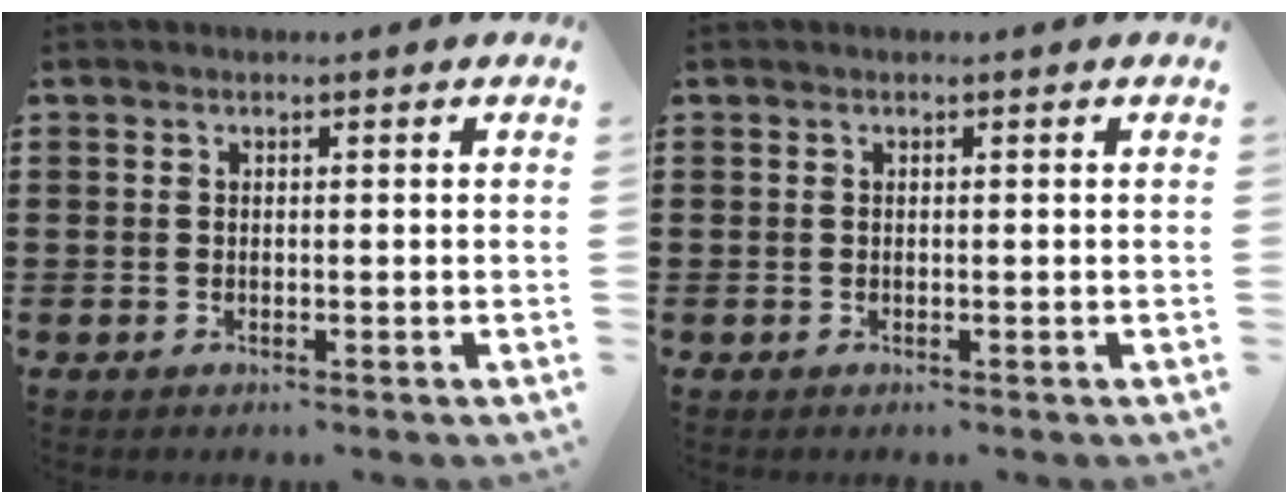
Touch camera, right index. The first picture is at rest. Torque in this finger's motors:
{"motor_torque": [0.00, 0.00, 0.01, -0.01]}